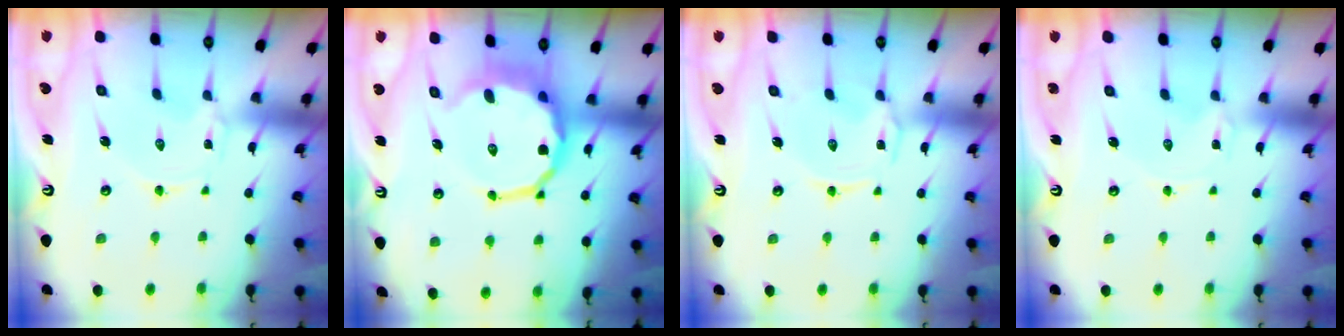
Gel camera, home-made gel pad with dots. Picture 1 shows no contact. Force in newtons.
{"total": 12.7, "press": 12.2, "slide": 3.4}
{"total": 2.0, "press": 1.9, "slide": 0.5}
{"total": 0.0}